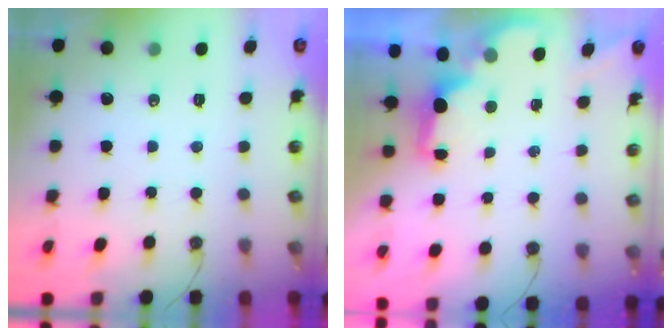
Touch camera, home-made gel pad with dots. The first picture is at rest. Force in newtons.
{"total": 2.0, "press": 1.8, "slide": 0.8}